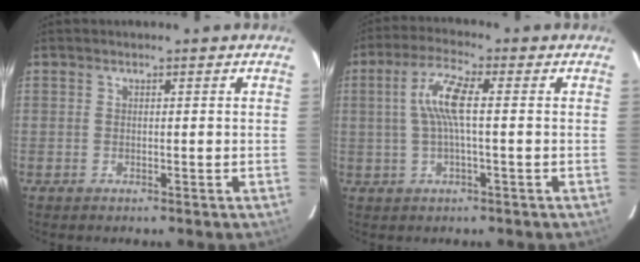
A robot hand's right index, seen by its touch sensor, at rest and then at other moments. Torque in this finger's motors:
{"motor_torque": [0.46, -0.03, 0.29, 0.11]}